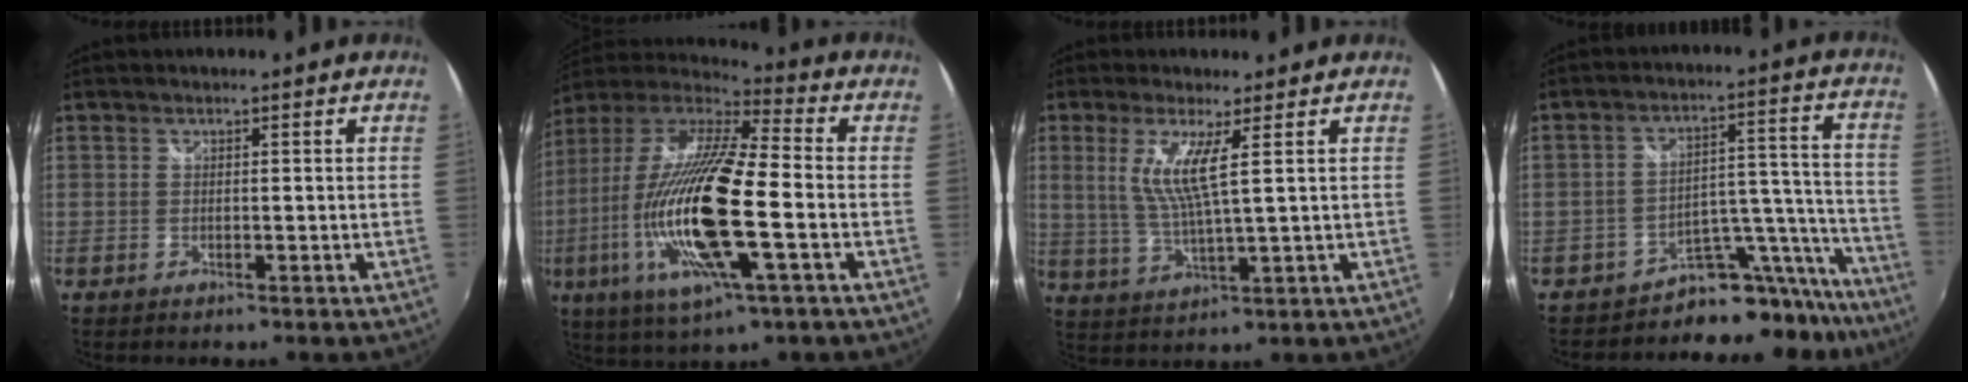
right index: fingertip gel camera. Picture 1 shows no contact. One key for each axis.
{"total": 23.8, "fx": -4.8, "fy": 4.8, "fz": 22.8, "tx": -0.425, "ty": -0.040, "tz": -0.096}
{"total": 7.0, "fx": 2.4, "fy": 0.1, "fz": 6.6, "tx": -0.138, "ty": -0.013, "tz": 0.053}
{"total": 12.6, "fx": -11.9, "fy": 4.0, "fz": 0.6, "tx": 0.019, "ty": 0.073, "tz": -0.181}